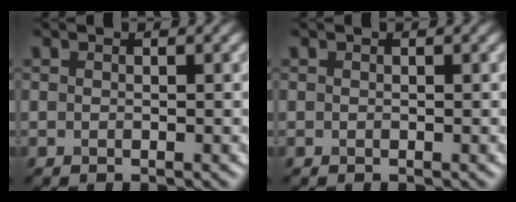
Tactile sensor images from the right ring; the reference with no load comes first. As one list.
[{"total": 0.0}]